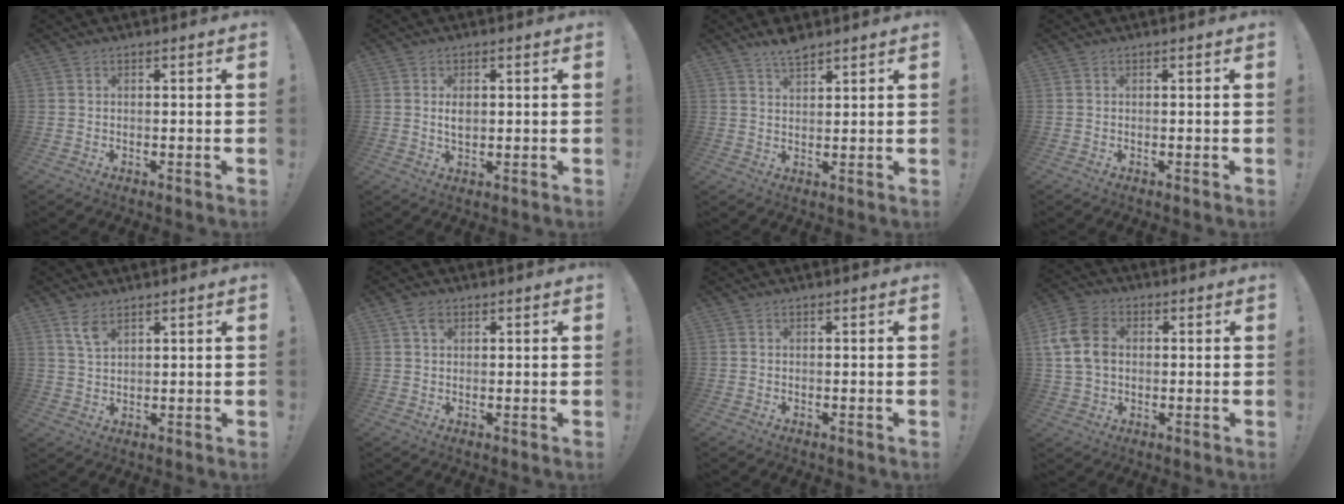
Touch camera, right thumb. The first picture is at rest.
{"total": 3.3, "force": [0.5, 1.9, 2.6], "torque": [-0.037, -0.001, 0.006]}
{"total": 4.8, "force": [4.1, 1.2, 2.3], "torque": [-0.029, -0.028, 0.069]}
{"total": 0.0}
{"total": 5.3, "force": [3.5, 2.5, 3.1], "torque": [-0.053, -0.019, 0.064]}
{"total": 2.9, "force": [1.4, 2.0, 1.6], "torque": [-0.021, -0.003, 0.025]}
{"total": 0.0}
{"total": 11.8, "force": [1.9, 8.9, 7.5], "torque": [-0.152, 0.006, 0.040]}